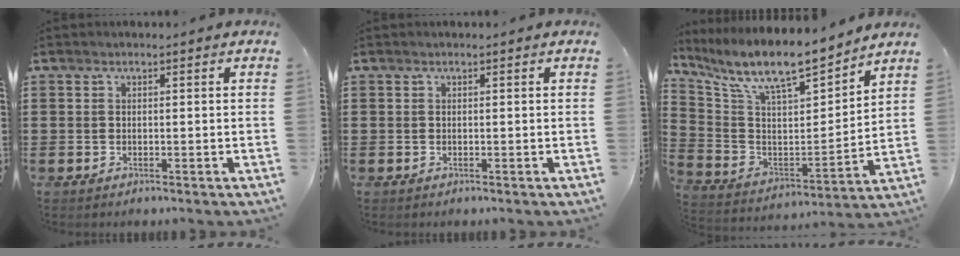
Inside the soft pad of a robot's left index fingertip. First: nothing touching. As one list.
[{"total": 0.0}, {"total": 10.1, "force": [8.6, 1.9, 4.9], "torque": [-0.124, -0.060, 0.143]}]